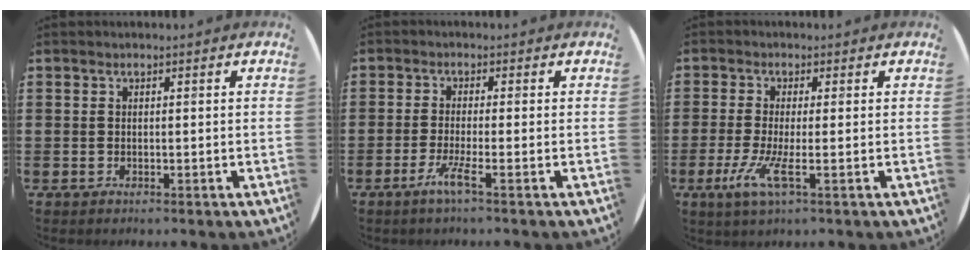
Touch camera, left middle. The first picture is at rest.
{"total": 3.5, "force": [-1.6, -0.1, 3.1], "torque": [-0.069, -0.013, -0.033]}
{"total": 4.4, "force": [-0.9, 0.1, 4.3], "torque": [-0.099, -0.018, -0.022]}